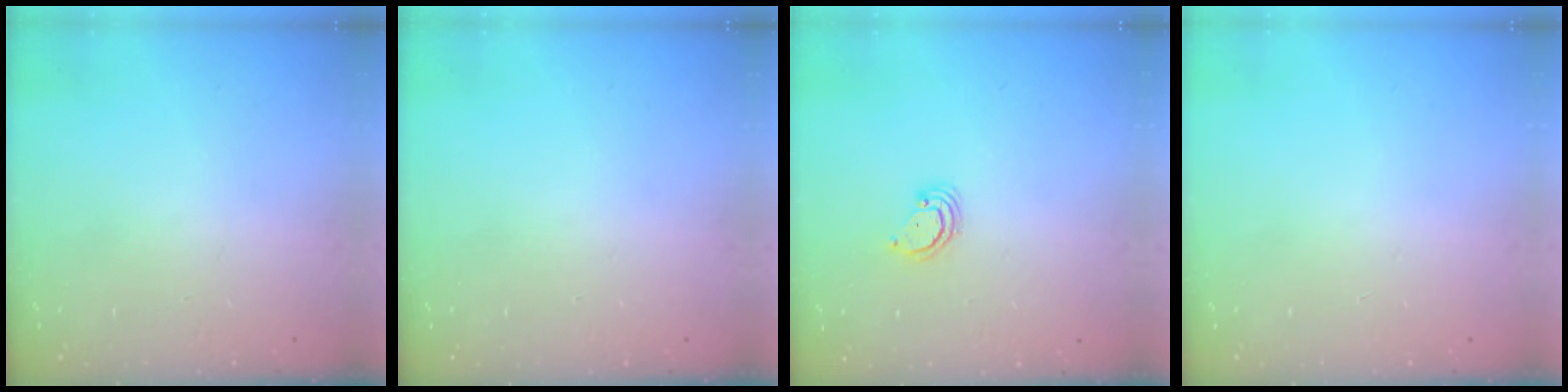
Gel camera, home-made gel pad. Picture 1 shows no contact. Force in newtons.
{"total": 0.0}
{"total": 2.6, "press": 2.6, "slide": 0.2}
{"total": 0.0}